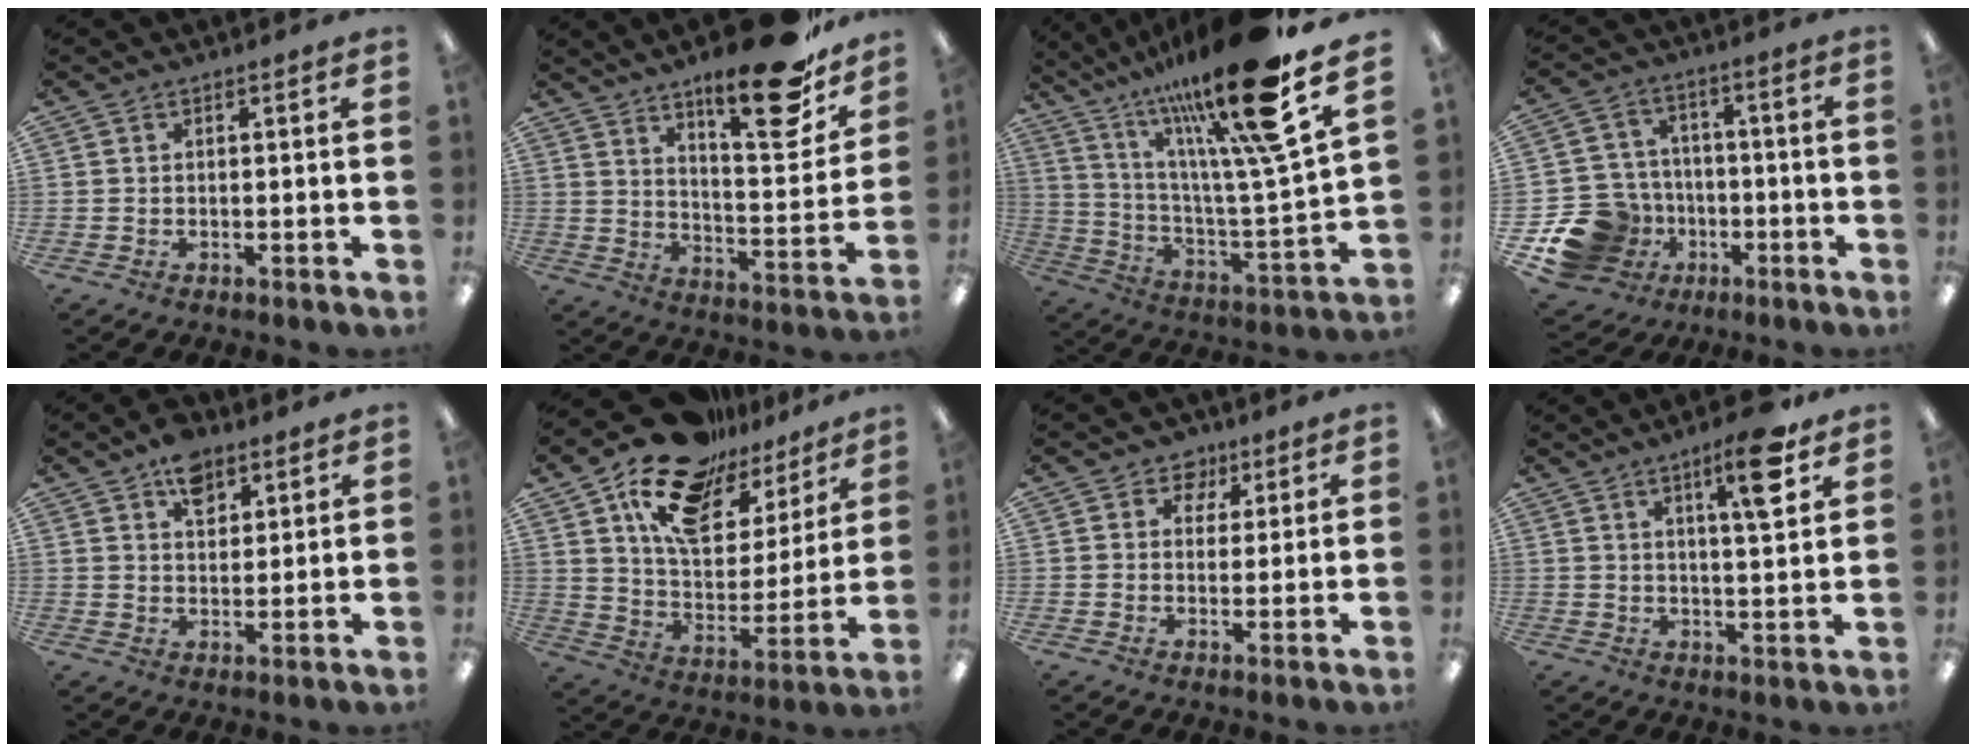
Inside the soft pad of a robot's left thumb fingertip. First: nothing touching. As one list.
[{"total": 20.0, "force": [14.7, 5.4, 12.3], "torque": [-0.177, -0.101, 0.235]}, {"total": 23.7, "force": [17.1, 2.1, 16.3], "torque": [-0.283, -0.103, 0.263]}, {"total": 14.9, "force": [-6.2, 12.4, 5.4], "torque": [-0.116, 0.042, -0.096]}, {"total": 7.8, "force": [5.1, 4.7, 3.5], "torque": [-0.045, -0.019, 0.089]}, {"total": 19.6, "force": [12.9, 11.0, 9.8], "torque": [-0.168, -0.073, 0.229]}, {"total": 5.0, "force": [2.8, 3.9, 1.2], "torque": [-0.007, -0.013, 0.046]}, {"total": 10.8, "force": [6.3, 2.3, 8.4], "torque": [-0.119, -0.030, 0.096]}]